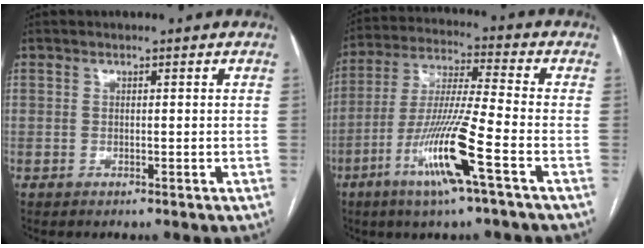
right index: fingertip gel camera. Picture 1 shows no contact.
{"total": 13.5, "force": [-6.1, -0.6, 12.1], "torque": [-0.244, -0.017, -0.117]}